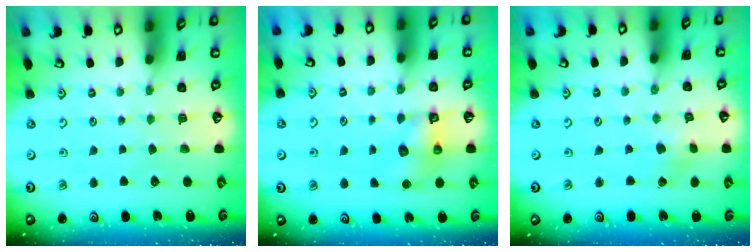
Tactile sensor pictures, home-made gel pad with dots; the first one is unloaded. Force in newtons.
{"total": 6.2, "press": 6.2, "slide": 0.2}
{"total": 1.7, "press": 1.7, "slide": 0.3}